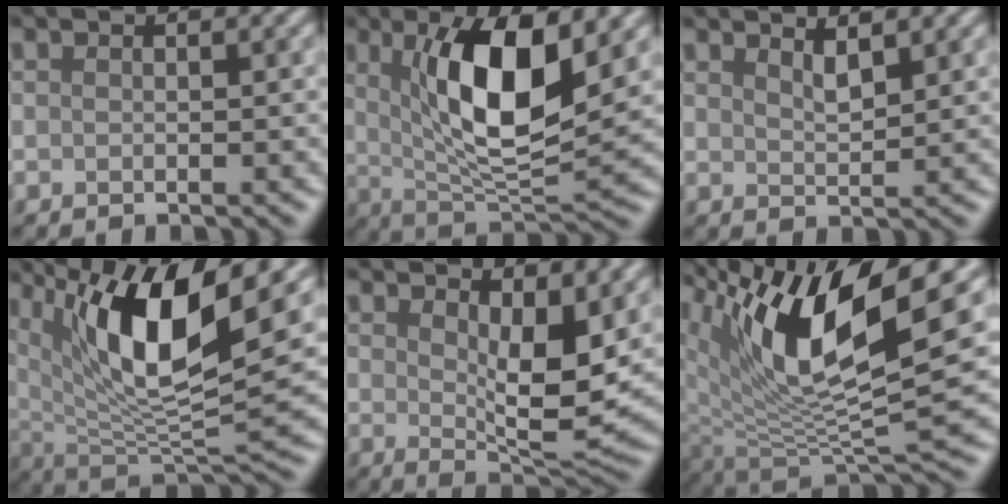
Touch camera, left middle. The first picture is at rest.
{"total": 9.3, "force": [2.5, 2.9, 8.5], "torque": [-0.140, -0.014, 0.047]}
{"total": 1.9, "force": [1.6, 0.4, 1.0], "torque": [-0.015, -0.001, 0.027]}
{"total": 11.8, "force": [5.0, 3.4, 10.1], "torque": [-0.175, -0.009, 0.094]}
{"total": 6.3, "force": [1.7, 2.3, 5.6], "torque": [-0.089, -0.018, 0.033]}
{"total": 12.0, "force": [5.5, 3.9, 9.9], "torque": [-0.184, -0.008, 0.108]}